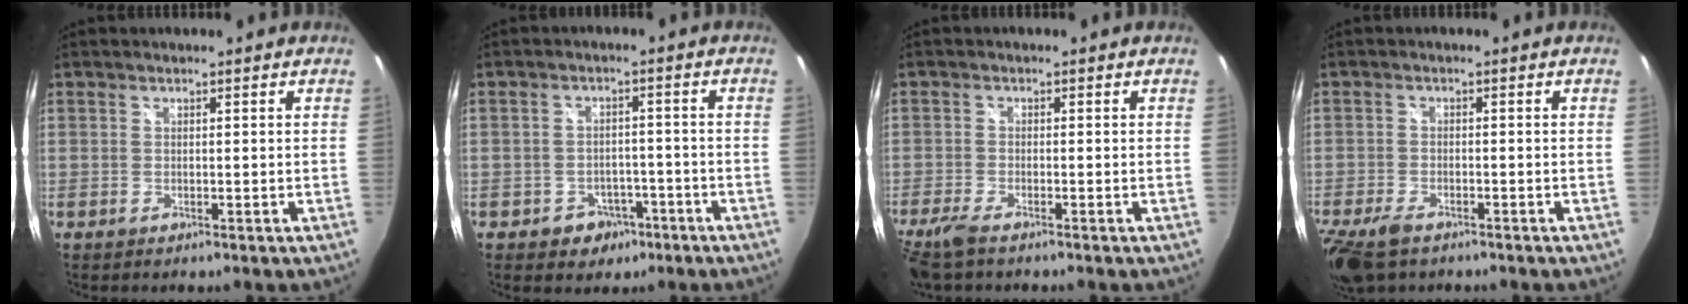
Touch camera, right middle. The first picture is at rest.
{"total": 5.8, "force": [-3.3, 4.5, 1.5], "torque": [-0.042, 0.013, -0.032]}
{"total": 5.3, "force": [-4.1, 0.7, 3.2], "torque": [-0.084, -0.021, -0.082]}
{"total": 8.5, "force": [-6.0, 3.5, 4.8], "torque": [-0.130, -0.032, -0.114]}